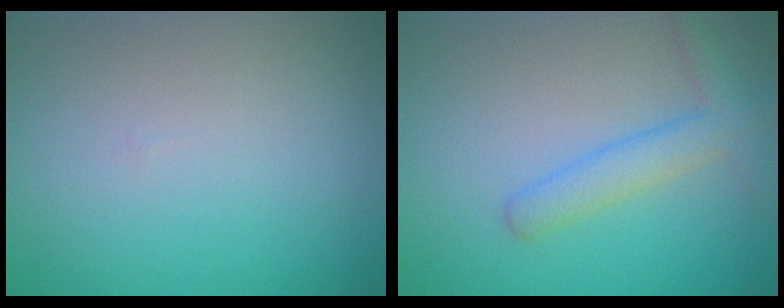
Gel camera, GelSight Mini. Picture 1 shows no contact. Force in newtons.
{"total": 2.9, "press": 2.9, "slide": 0.2}